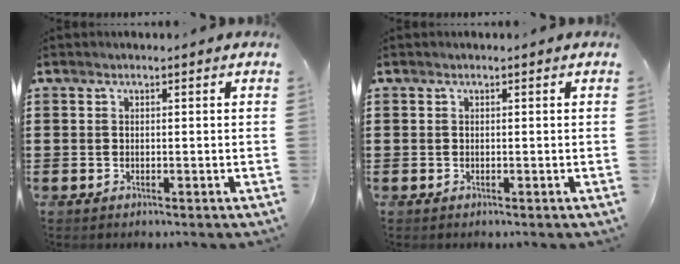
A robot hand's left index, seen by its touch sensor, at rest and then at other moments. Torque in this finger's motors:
{"motor_torque": [-0.04, -0.04, 0.00, -0.01]}